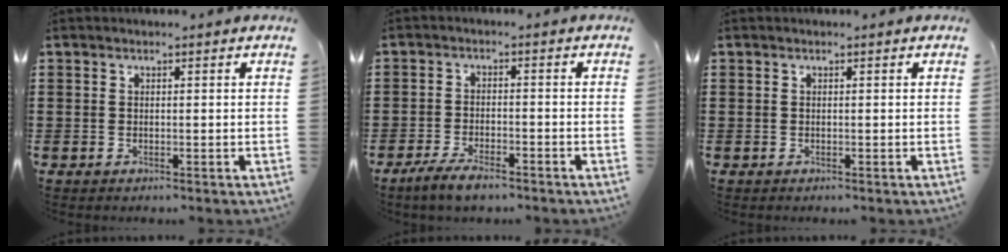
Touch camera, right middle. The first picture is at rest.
{"total": 4.1, "force": [-3.4, 1.0, 2.1], "torque": [-0.049, -0.002, -0.068]}
{"total": 0.0}